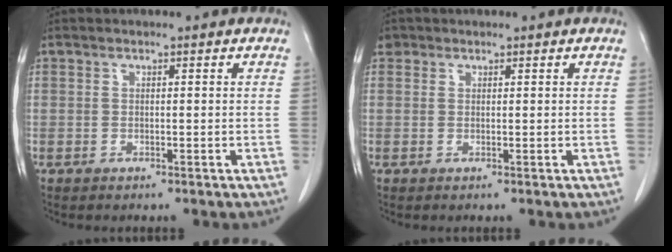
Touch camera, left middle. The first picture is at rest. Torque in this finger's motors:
{"motor_torque": [-0.05, 0.08, -0.05, 0.00]}